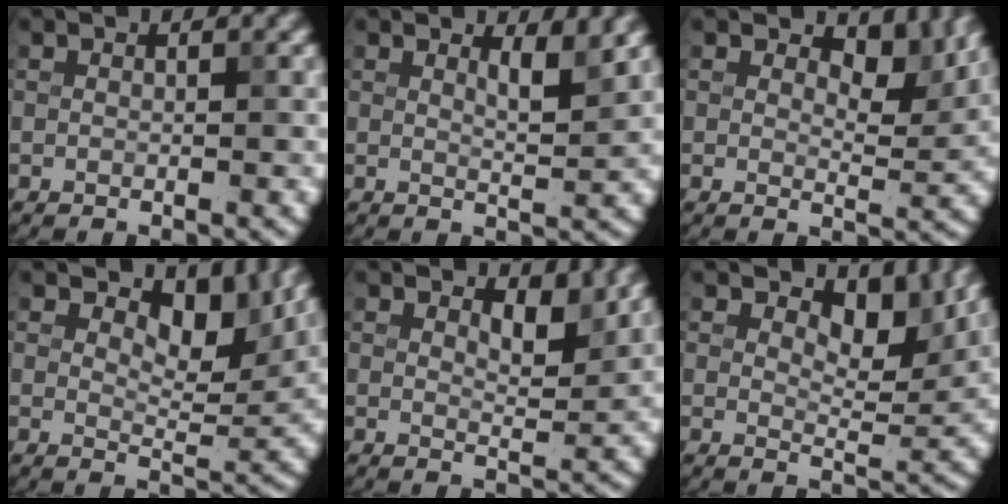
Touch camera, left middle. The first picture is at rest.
{"total": 2.3, "force": [1.4, 0.5, 1.7], "torque": [-0.019, -0.005, 0.022]}
{"total": 4.3, "force": [2.5, 2.0, 2.8], "torque": [-0.041, -0.006, 0.033]}
{"total": 5.5, "force": [3.1, 2.6, 3.8], "torque": [-0.051, -0.010, 0.040]}
{"total": 2.5, "force": [1.6, 0.9, 1.7], "torque": [-0.026, -0.008, 0.022]}
{"total": 5.1, "force": [3.0, 2.3, 3.4], "torque": [-0.048, -0.011, 0.038]}